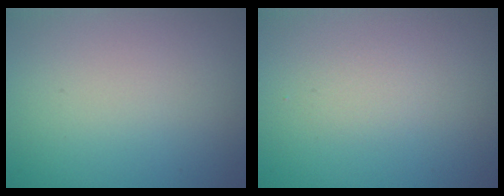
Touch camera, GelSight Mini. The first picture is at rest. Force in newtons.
{"total": 0.9, "press": 0.9, "slide": 0.2}